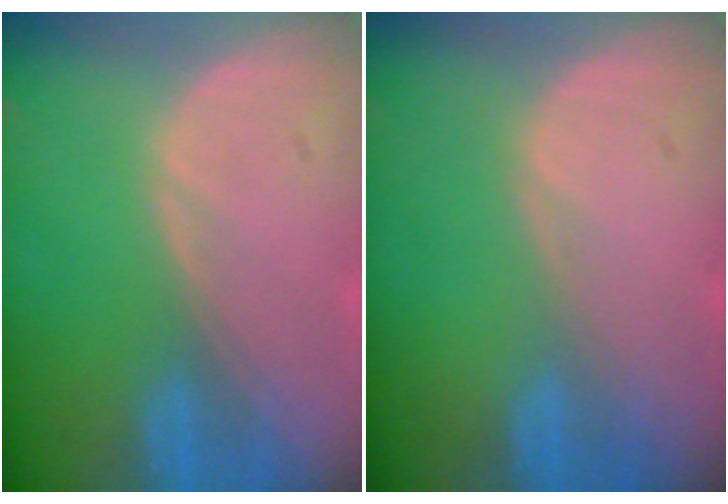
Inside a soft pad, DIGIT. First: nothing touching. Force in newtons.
{"total": 0.0}